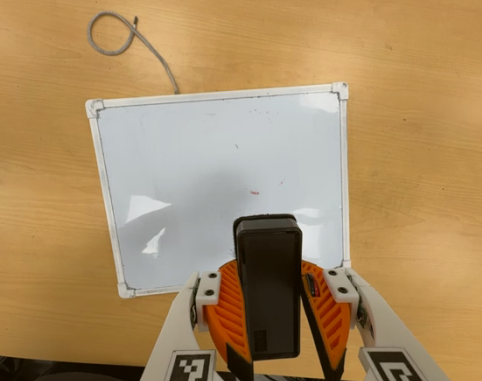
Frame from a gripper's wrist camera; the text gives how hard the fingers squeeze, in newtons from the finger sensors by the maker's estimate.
{"total": 9.8, "left": 9.9, "right": 9.7}